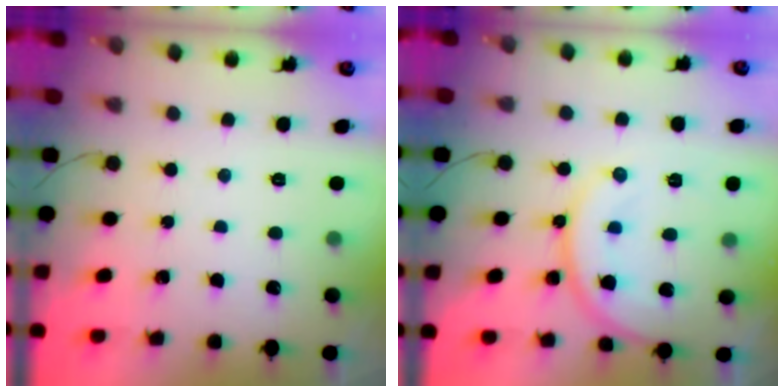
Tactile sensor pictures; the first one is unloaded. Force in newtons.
{"total": 12.3, "press": 12.3, "slide": 0.5}